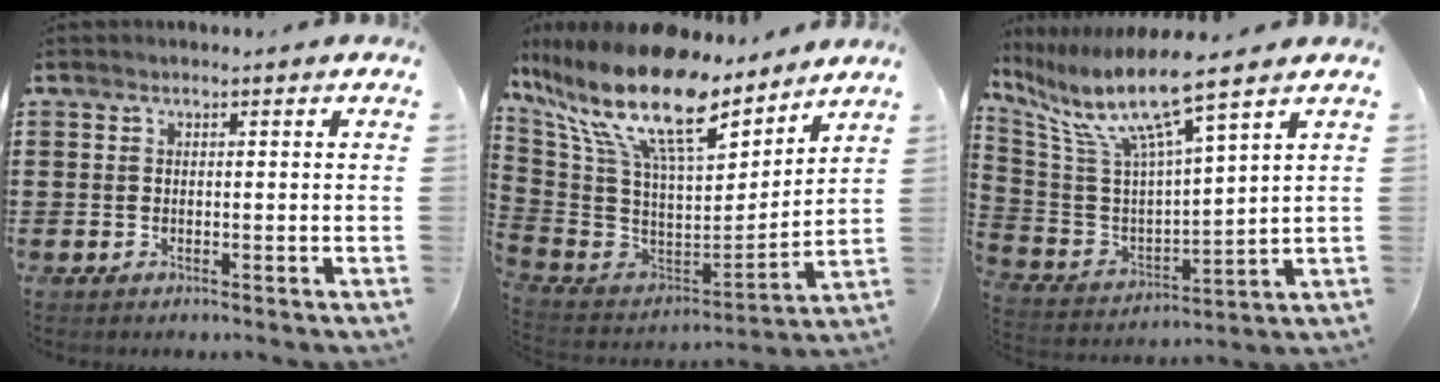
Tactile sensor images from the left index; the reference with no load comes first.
{"total": 18.2, "force": [10.8, 5.8, 13.4], "torque": [-0.294, -0.071, 0.174]}
{"total": 11.2, "force": [7.9, 0.9, 7.9], "torque": [-0.183, -0.051, 0.129]}